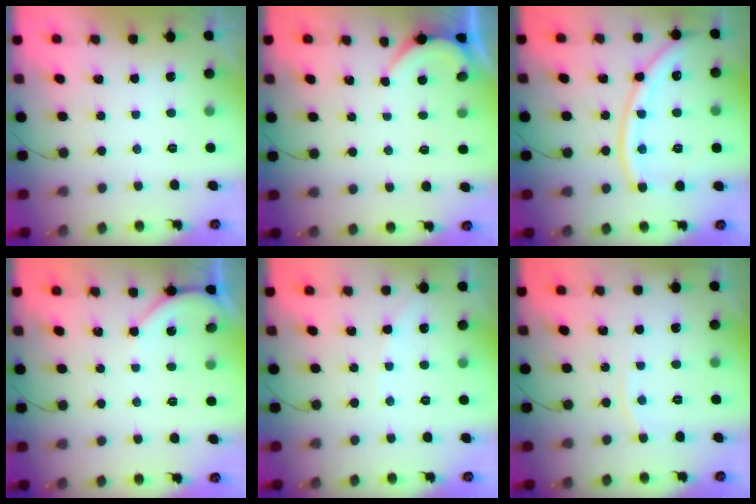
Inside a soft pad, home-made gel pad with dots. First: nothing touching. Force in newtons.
{"total": 1.3, "press": 1.3, "slide": 0.2}
{"total": 13.8, "press": 13.7, "slide": 2.0}
{"total": 3.9, "press": 3.8, "slide": 0.5}
{"total": 2.5, "press": 2.4, "slide": 0.5}
{"total": 3.0, "press": 3.0, "slide": 0.3}